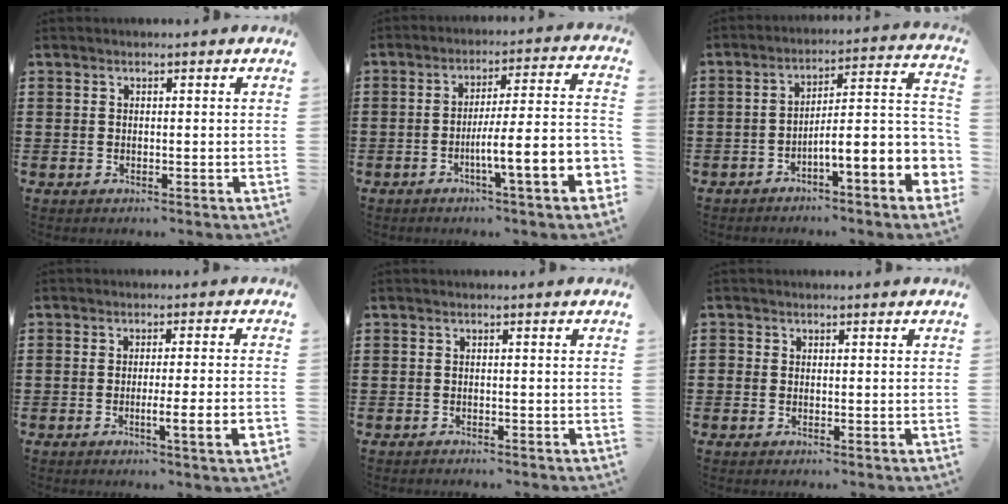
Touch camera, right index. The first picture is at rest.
{"total": 9.2, "force": [-3.7, 0.3, 8.5], "torque": [-0.137, -0.027, -0.072]}
{"total": 7.8, "force": [-3.7, 0.7, 6.9], "torque": [-0.107, -0.028, -0.075]}
{"total": 5.1, "force": [-2.1, -0.4, 4.6], "torque": [-0.074, -0.015, -0.034]}
{"total": 0.7, "force": [-0.7, 0.1, 0.0], "torque": [-0.002, 0.000, -0.014]}
{"total": 0.6, "force": [-0.3, 0.5, 0.0], "torque": [0.000, 0.001, -0.007]}